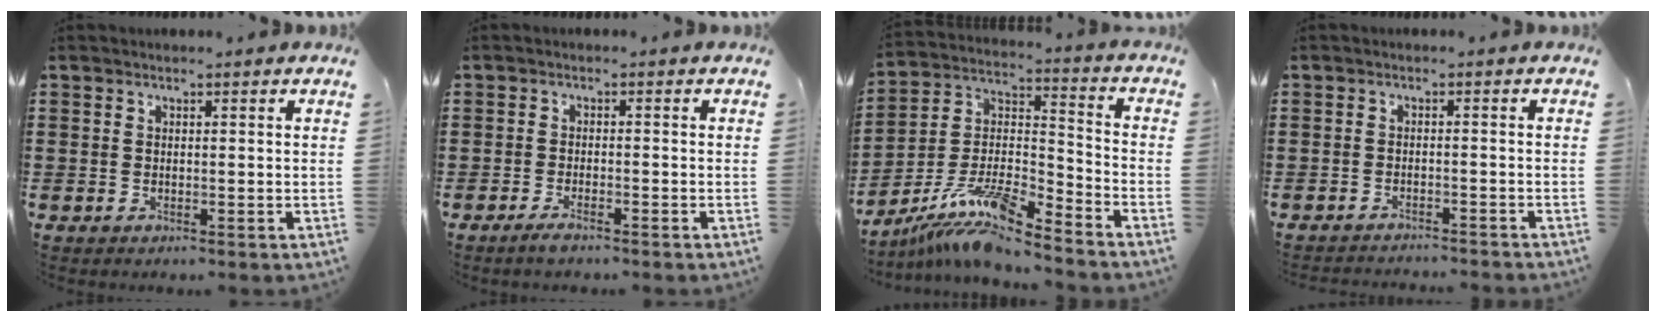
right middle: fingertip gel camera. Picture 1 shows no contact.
{"total": 1.7, "force": [-1.3, 0.1, 1.1], "torque": [-0.020, -0.002, -0.024]}
{"total": 11.8, "force": [-9.9, 1.3, 6.3], "torque": [-0.132, 0.007, -0.196]}
{"total": 1.7, "force": [-1.6, -0.2, 0.0], "torque": [-0.005, 0.001, -0.034]}